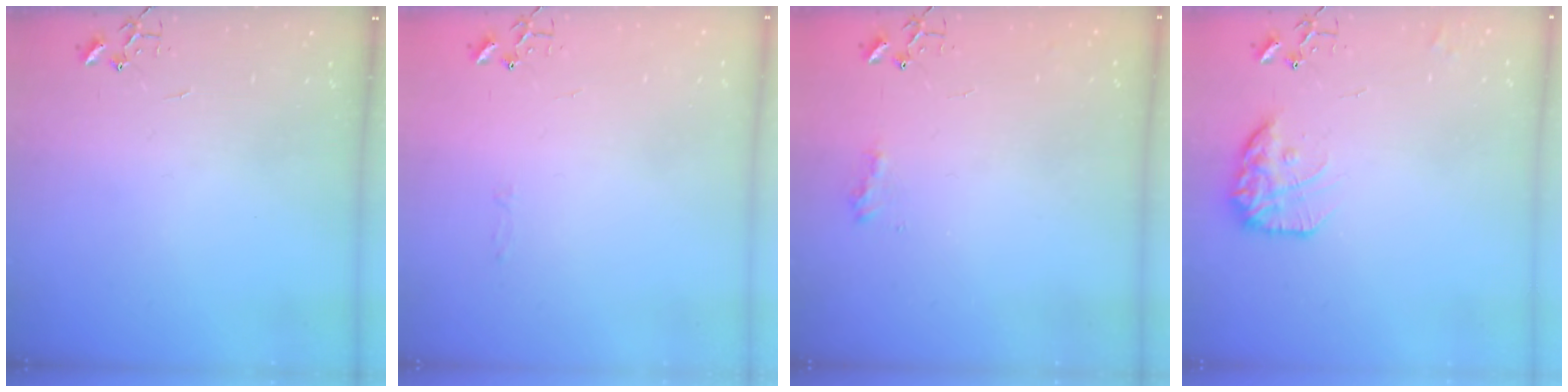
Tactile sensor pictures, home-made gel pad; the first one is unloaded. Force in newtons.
{"total": 2.8, "press": 2.8, "slide": 0.4}
{"total": 7.8, "press": 7.8, "slide": 0.3}
{"total": 14.0, "press": 14.0, "slide": 1.0}